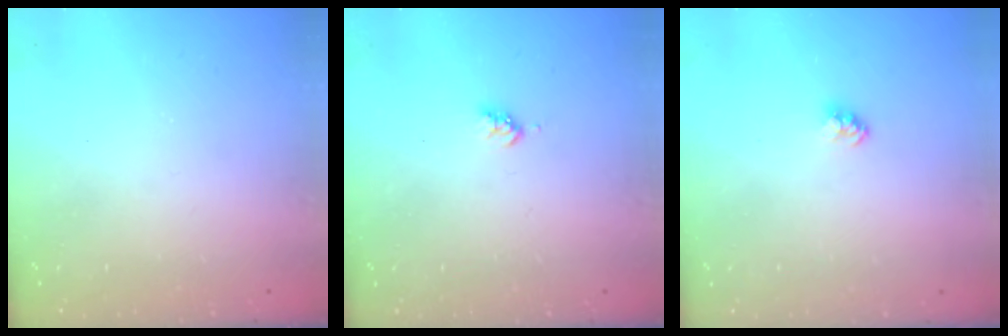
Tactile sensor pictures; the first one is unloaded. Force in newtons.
{"total": 3.0, "press": 3.0, "slide": 0.4}
{"total": 2.3, "press": 2.3, "slide": 0.1}